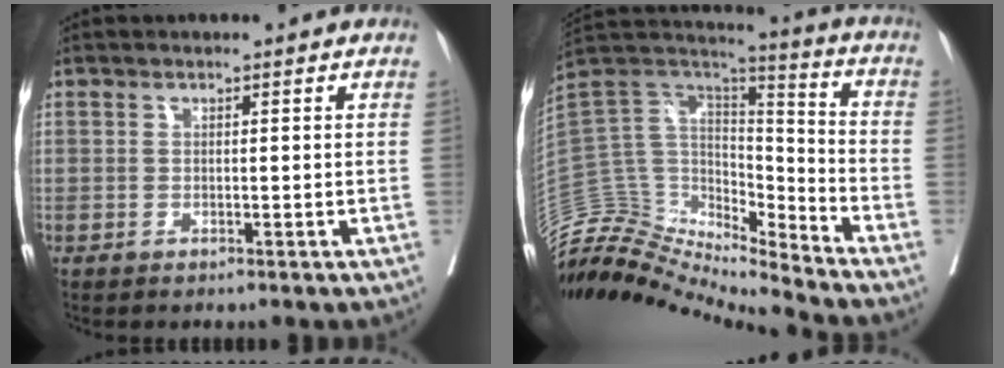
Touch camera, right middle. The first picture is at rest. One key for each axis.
{"total": 18.6, "fx": -18.0, "fy": 3.8, "fz": 3.2, "tx": -0.074, "ty": 0.094, "tz": -0.312}